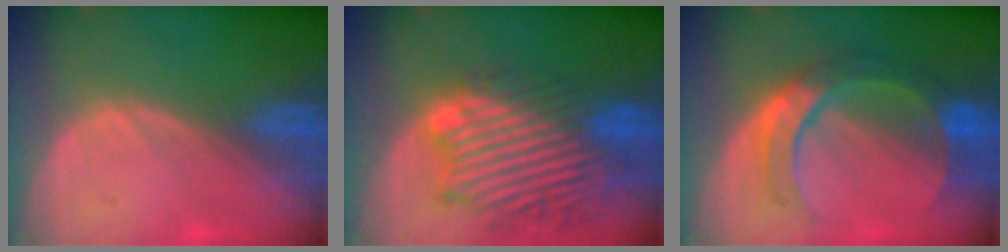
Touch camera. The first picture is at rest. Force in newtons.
{"total": 13.3, "press": 11.7, "slide": 6.4}
{"total": 7.8, "press": 7.8, "slide": 0.3}